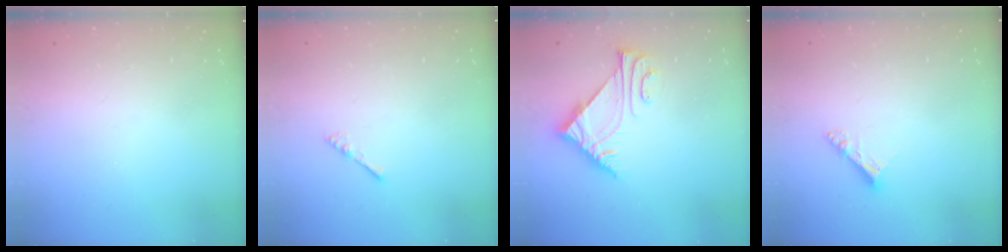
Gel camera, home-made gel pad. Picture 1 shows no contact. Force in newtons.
{"total": 2.4, "press": 2.4, "slide": 0.5}
{"total": 6.4, "press": 6.4, "slide": 0.1}
{"total": 5.5, "press": 5.5, "slide": 0.1}